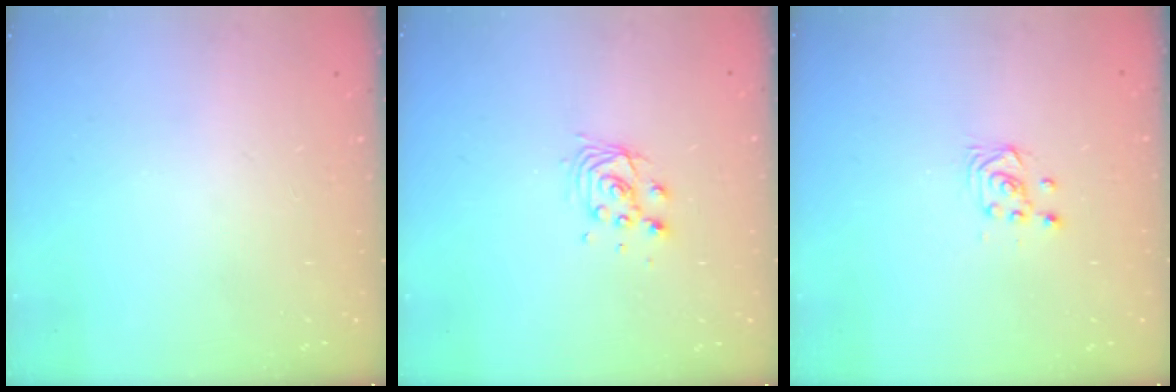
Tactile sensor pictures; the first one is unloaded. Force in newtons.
{"total": 6.7, "press": 6.7, "slide": 0.5}
{"total": 3.5, "press": 3.4, "slide": 0.8}